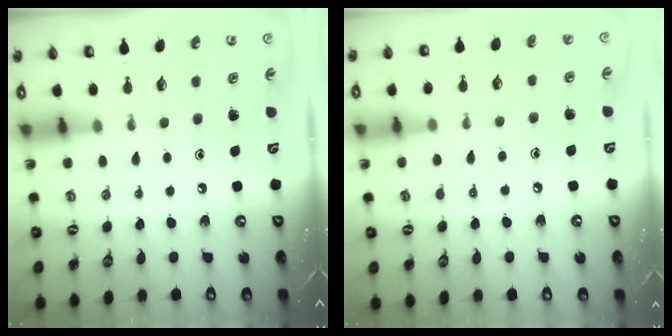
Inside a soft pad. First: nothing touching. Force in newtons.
{"total": 5.4, "press": 5.4, "slide": 0.6}